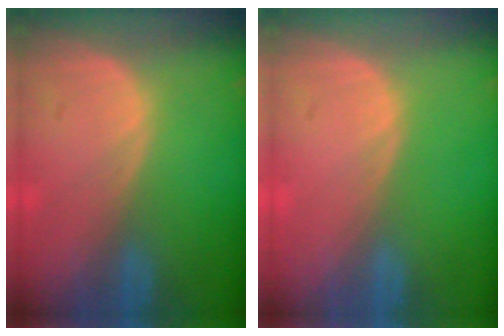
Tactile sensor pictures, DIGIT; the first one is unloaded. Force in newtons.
{"total": 0.0}